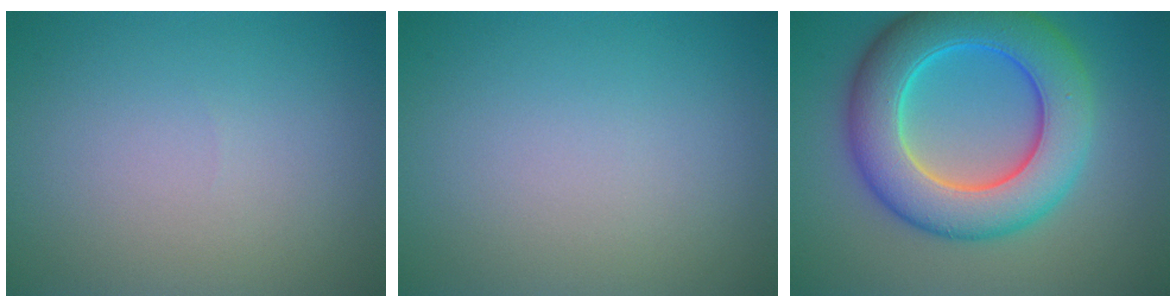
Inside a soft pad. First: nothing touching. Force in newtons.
{"total": 0.0}
{"total": 10.0, "press": 10.0, "slide": 0.0}